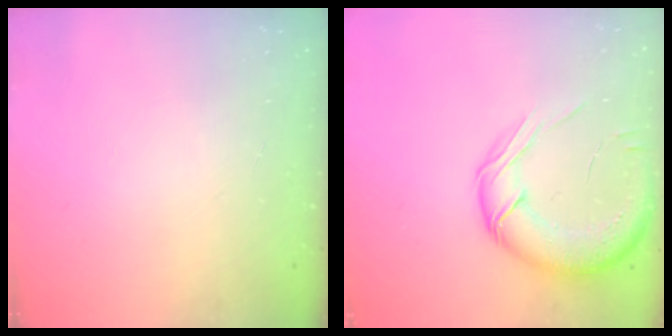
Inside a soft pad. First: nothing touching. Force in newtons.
{"total": 16.8, "press": 16.4, "slide": 3.4}